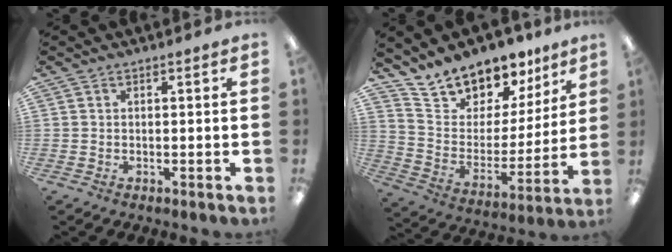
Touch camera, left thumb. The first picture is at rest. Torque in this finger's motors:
{"motor_torque": [0.37, 0.29, 0.87, -1.90, 0.05]}